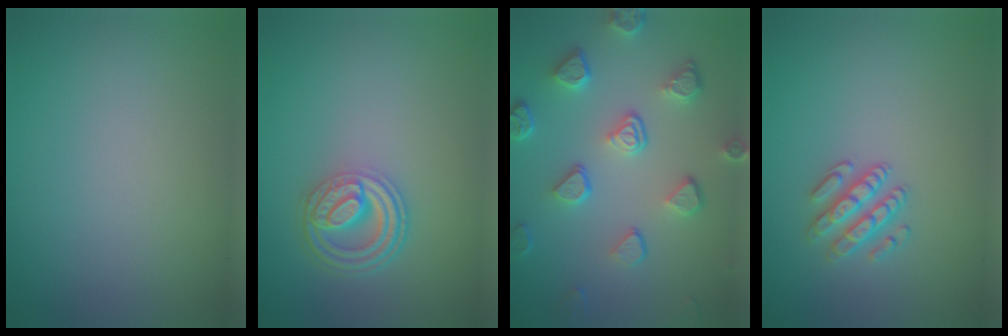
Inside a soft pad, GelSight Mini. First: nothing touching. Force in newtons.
{"total": 4.5, "press": 3.4, "slide": 3.0}
{"total": 5.3, "press": 4.1, "slide": 3.3}
{"total": 2.5, "press": 2.3, "slide": 0.9}